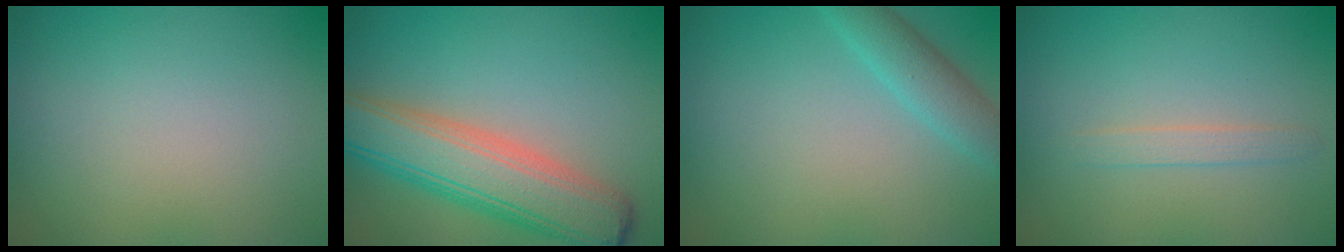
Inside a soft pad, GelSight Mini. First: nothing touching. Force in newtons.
{"total": 7.6, "press": 7.6, "slide": 0.4}
{"total": 2.9, "press": 2.9, "slide": 0.2}
{"total": 1.2, "press": 1.2, "slide": 0.1}